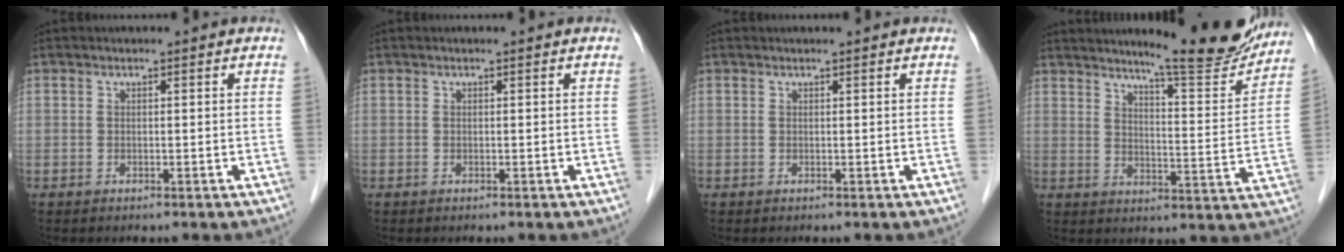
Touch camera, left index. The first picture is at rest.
{"total": 0.0}
{"total": 0.9, "force": [0.9, 0.0, 0.2], "torque": [-0.009, 0.007, 0.013]}
{"total": 14.6, "force": [13.2, 0.5, 6.1], "torque": [-0.079, -0.036, 0.172]}